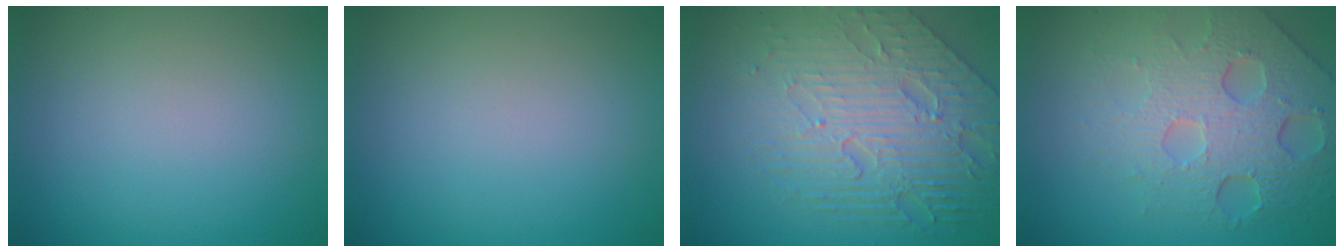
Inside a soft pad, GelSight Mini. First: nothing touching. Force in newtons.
{"total": 0.0}
{"total": 8.3, "press": 5.7, "slide": 6.1}
{"total": 7.5, "press": 5.2, "slide": 5.4}